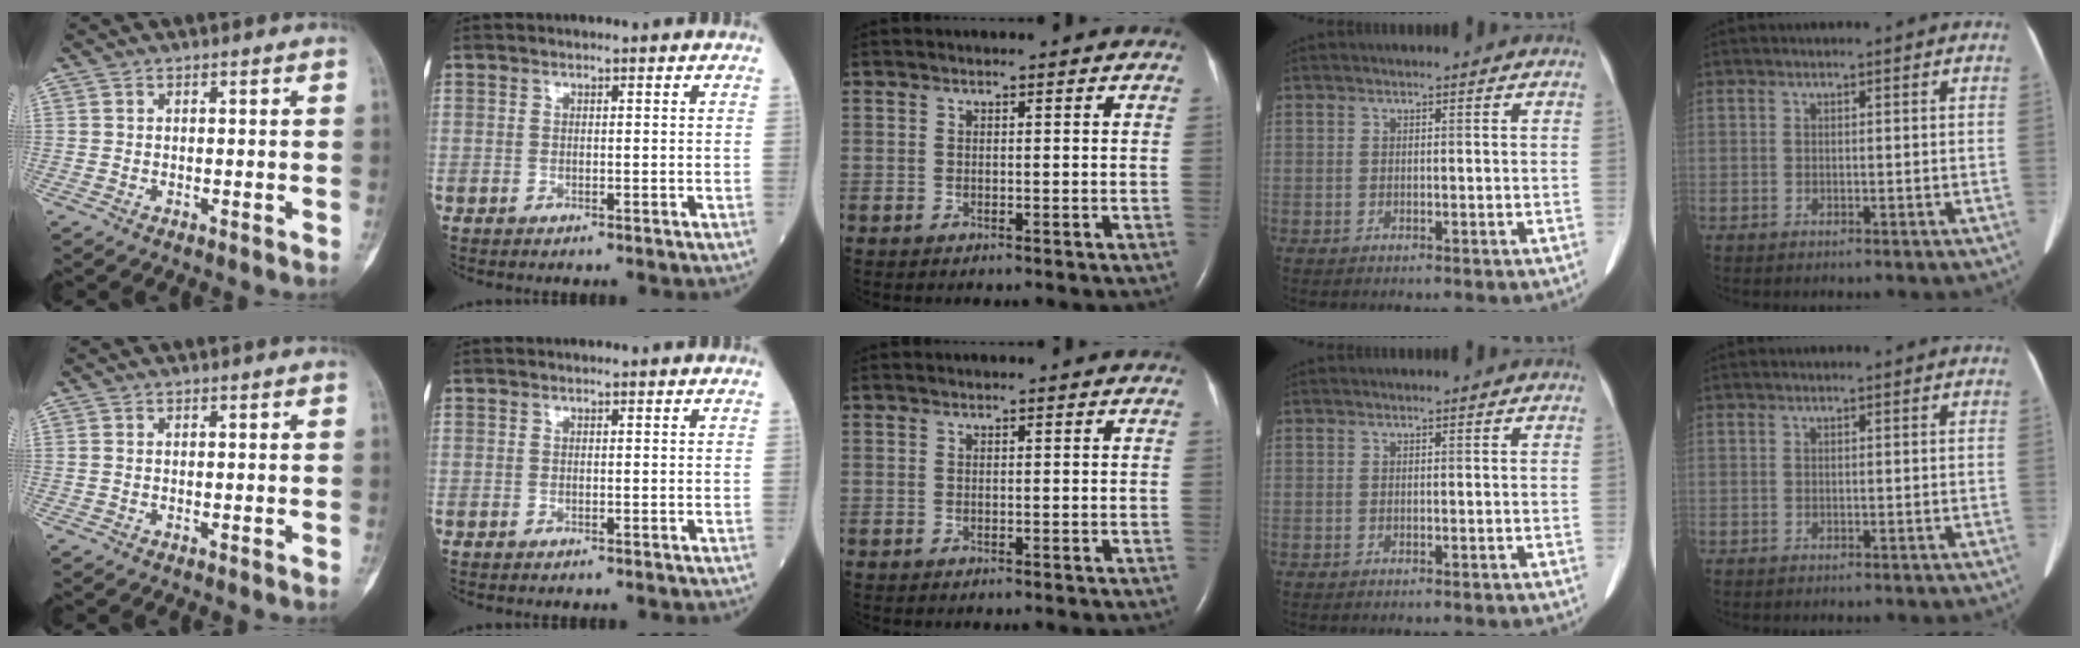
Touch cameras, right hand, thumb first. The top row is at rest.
{}